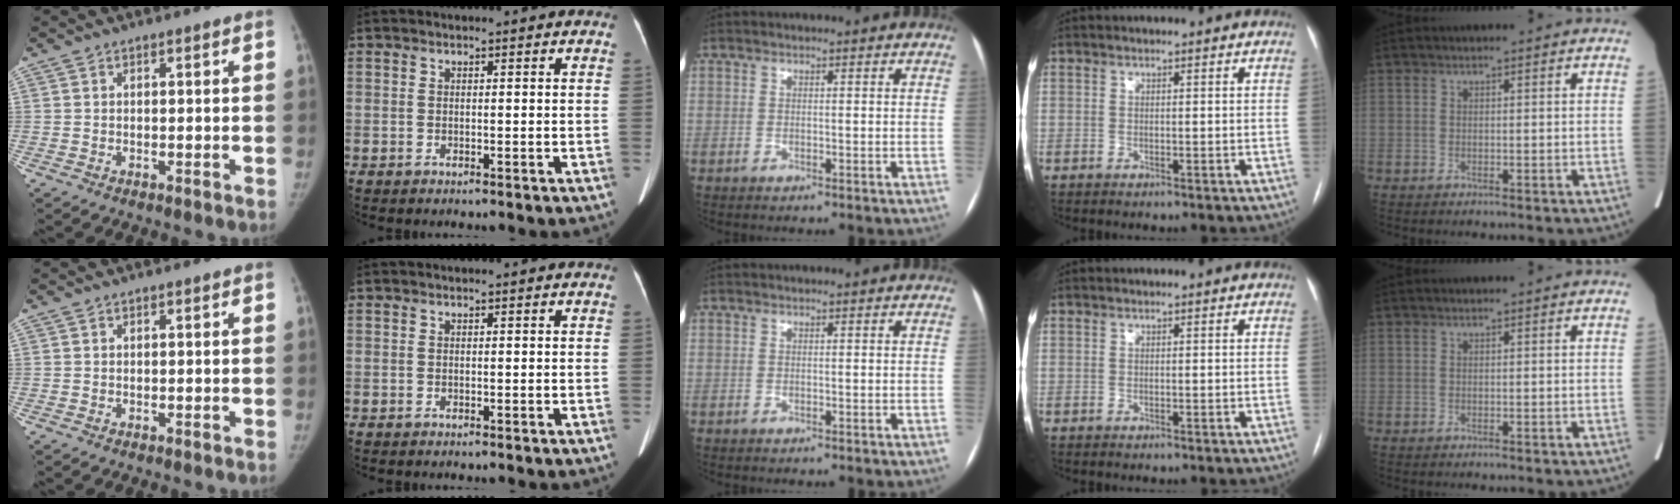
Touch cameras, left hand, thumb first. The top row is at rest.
{}